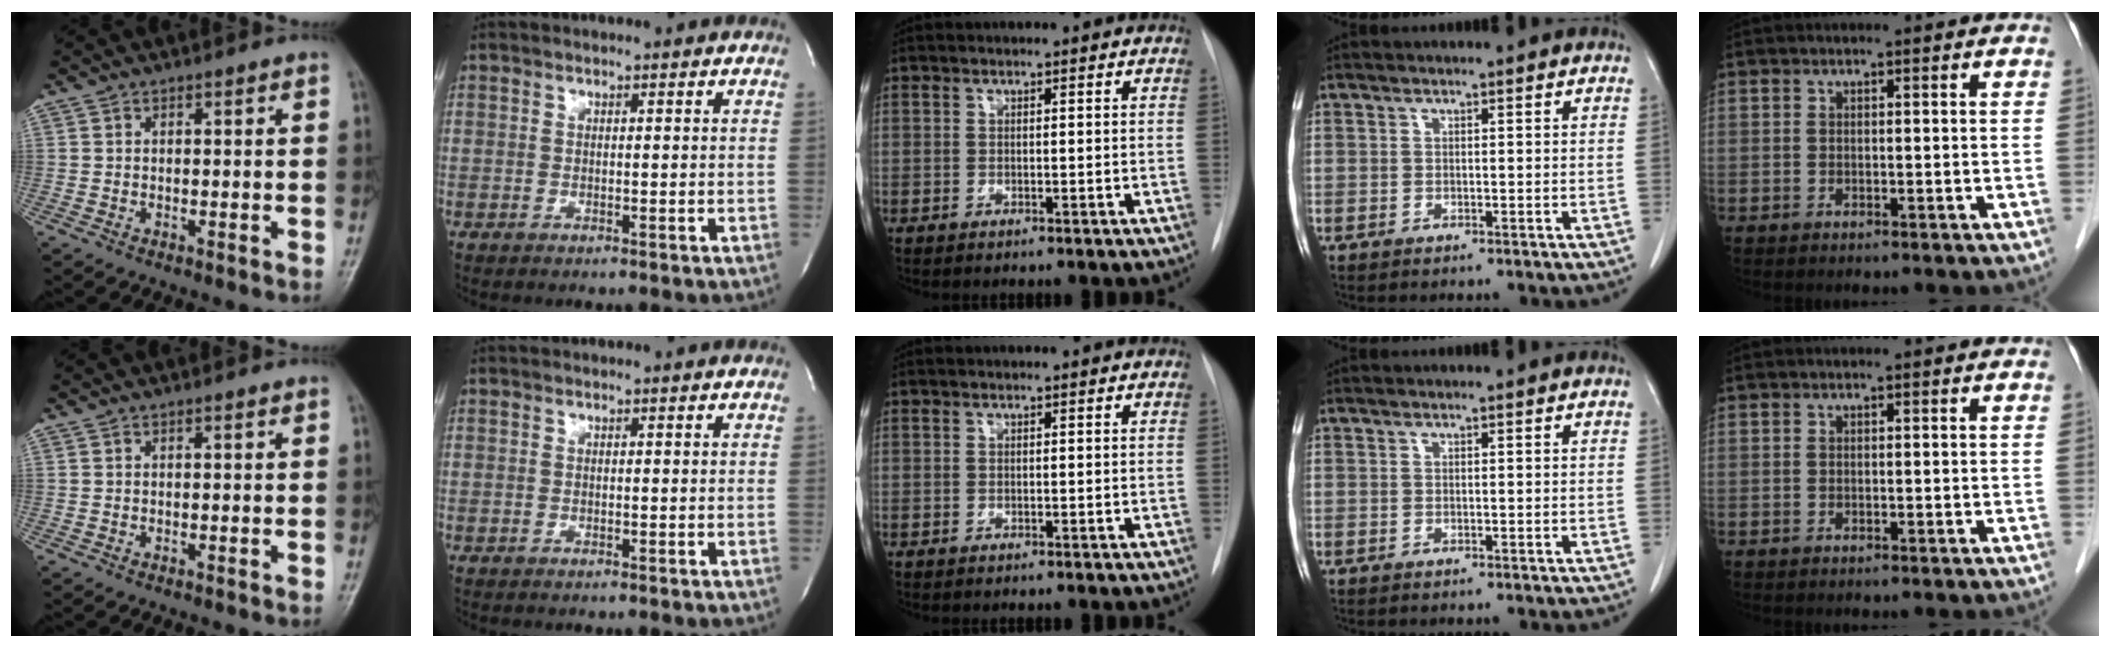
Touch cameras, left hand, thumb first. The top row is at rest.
{}